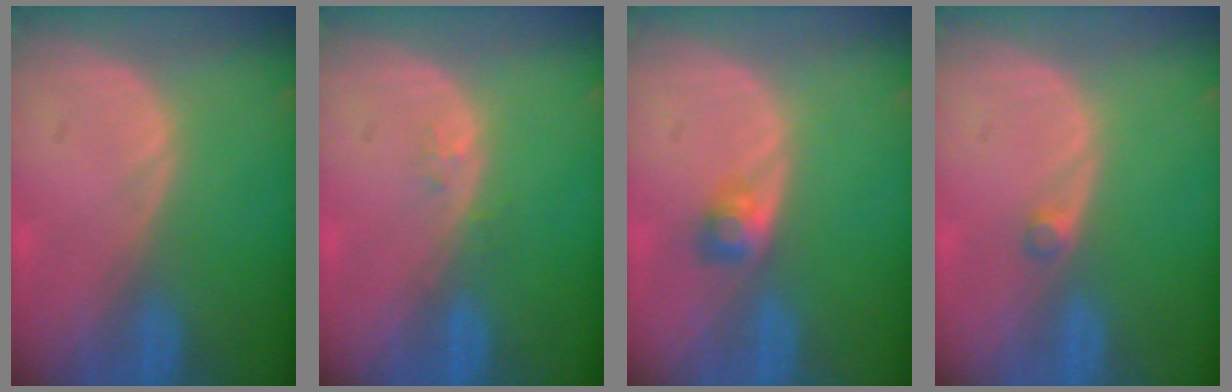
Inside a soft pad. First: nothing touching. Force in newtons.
{"total": 0.9, "press": 0.9, "slide": 0.2}
{"total": 2.5, "press": 2.3, "slide": 1.0}
{"total": 1.3, "press": 1.1, "slide": 0.6}